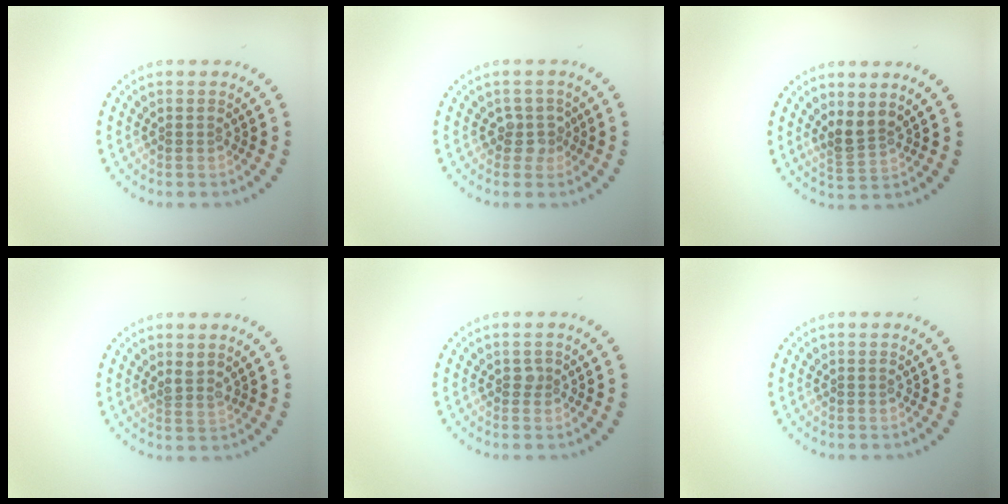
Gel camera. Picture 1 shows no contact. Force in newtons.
{"total": 1.8, "press": 1.4, "slide": 1.2}
{"total": 2.3, "press": 1.8, "slide": 1.5}
{"total": 1.3, "press": 1.0, "slide": 0.9}
{"total": 0.6, "press": 0.5, "slide": 0.3}
{"total": 0.0}